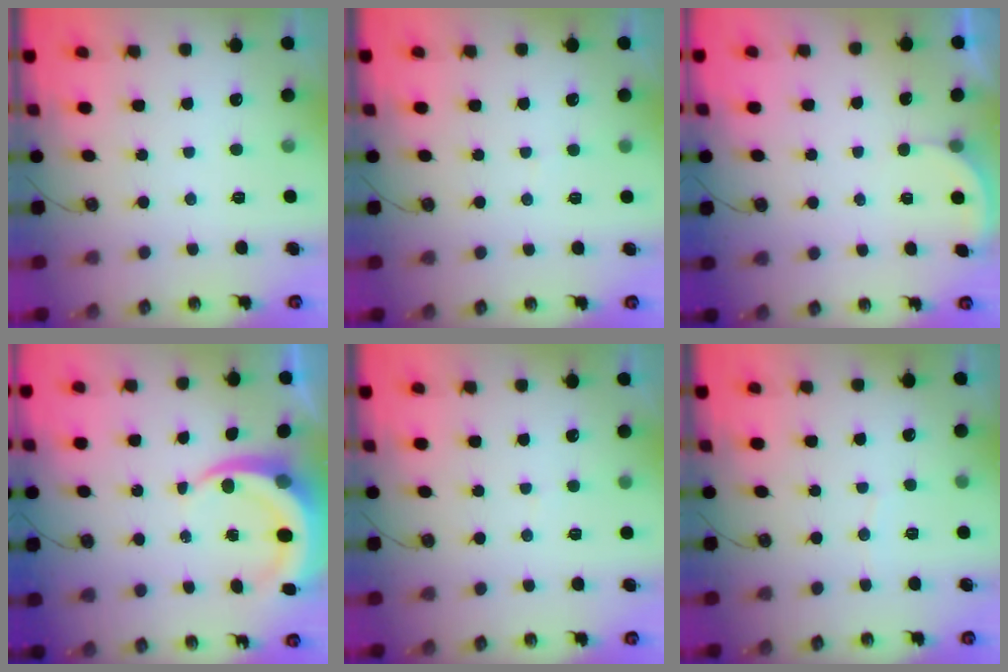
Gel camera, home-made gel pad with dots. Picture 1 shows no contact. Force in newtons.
{"total": 2.5, "press": 2.5, "slide": 0.2}
{"total": 1.4, "press": 1.3, "slide": 0.5}
{"total": 7.8, "press": 7.8, "slide": 0.9}
{"total": 2.5, "press": 2.5, "slide": 0.2}
{"total": 3.2, "press": 3.2, "slide": 0.3}